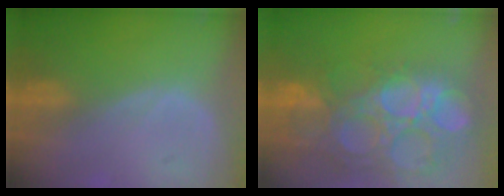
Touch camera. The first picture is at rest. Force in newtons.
{"total": 15.4, "press": 12.8, "slide": 8.7}